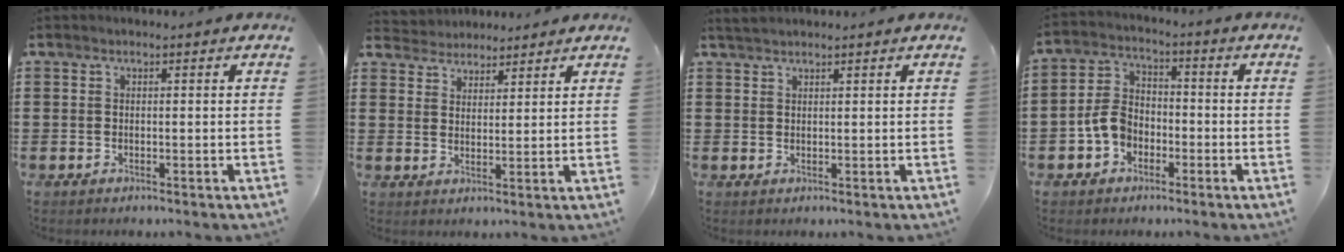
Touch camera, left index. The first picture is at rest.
{"total": 3.5, "force": [3.3, 1.0, -0.6], "torque": [-0.005, -0.008, 0.062]}
{"total": 1.6, "force": [1.5, 0.0, 0.5], "torque": [-0.012, 0.001, 0.029]}
{"total": 6.1, "force": [-2.4, 4.4, 3.4], "torque": [-0.091, 0.008, -0.053]}